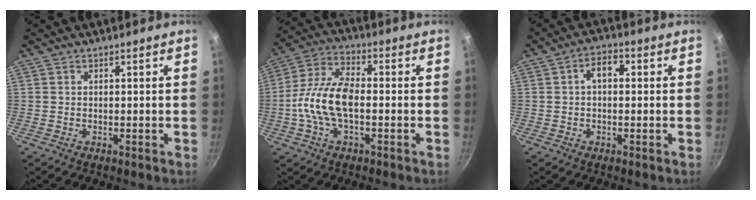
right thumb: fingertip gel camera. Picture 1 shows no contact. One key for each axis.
{"total": 12.4, "fx": -1.8, "fy": 6.2, "fz": 10.6, "tx": -0.206, "ty": 0.031, "tz": -0.048}
{"total": 4.3, "fx": 0.5, "fy": 2.5, "fz": 3.4, "tx": -0.054, "ty": 0.013, "tz": 0.001}